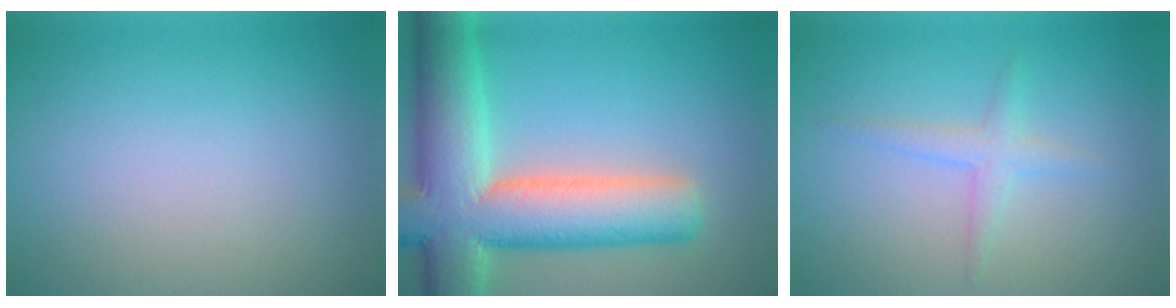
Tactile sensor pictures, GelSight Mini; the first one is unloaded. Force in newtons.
{"total": 12.9, "press": 12.8, "slide": 0.8}
{"total": 1.8, "press": 1.8, "slide": 0.1}